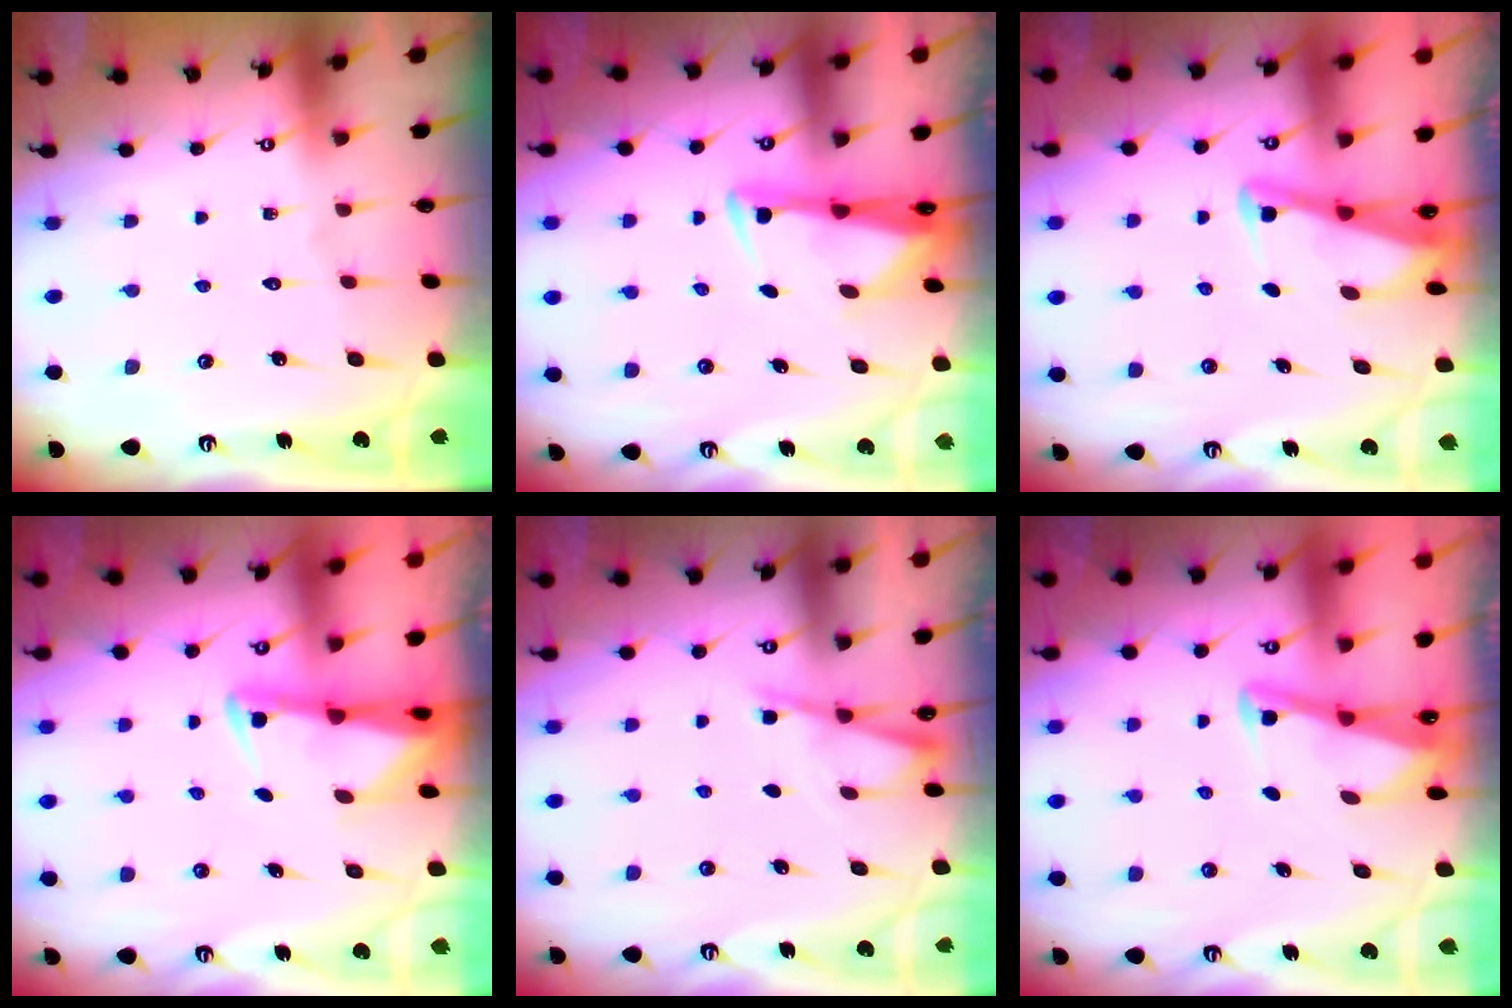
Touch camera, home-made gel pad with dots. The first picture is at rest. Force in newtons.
{"total": 2.9, "press": 2.7, "slide": 0.9}
{"total": 2.8, "press": 2.8, "slide": 0.3}
{"total": 2.2, "press": 2.2, "slide": 0.4}
{"total": 3.0, "press": 3.0, "slide": 0.5}
{"total": 3.0, "press": 2.9, "slide": 0.4}